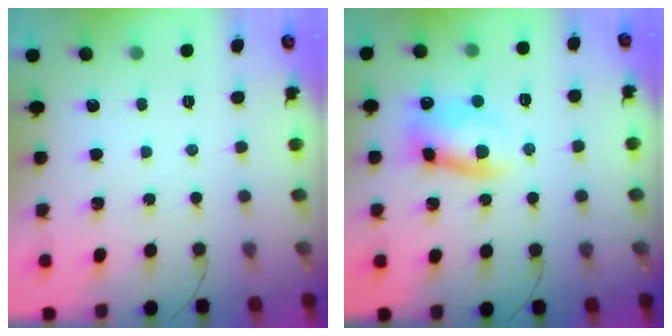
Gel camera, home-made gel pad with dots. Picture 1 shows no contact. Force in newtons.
{"total": 9.6, "press": 9.5, "slide": 1.3}